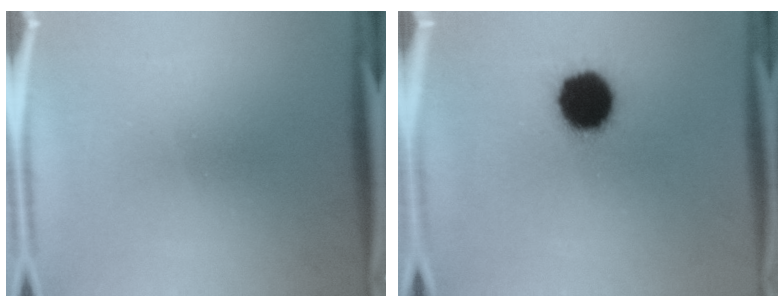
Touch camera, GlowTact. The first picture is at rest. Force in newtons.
{"total": 15.4}